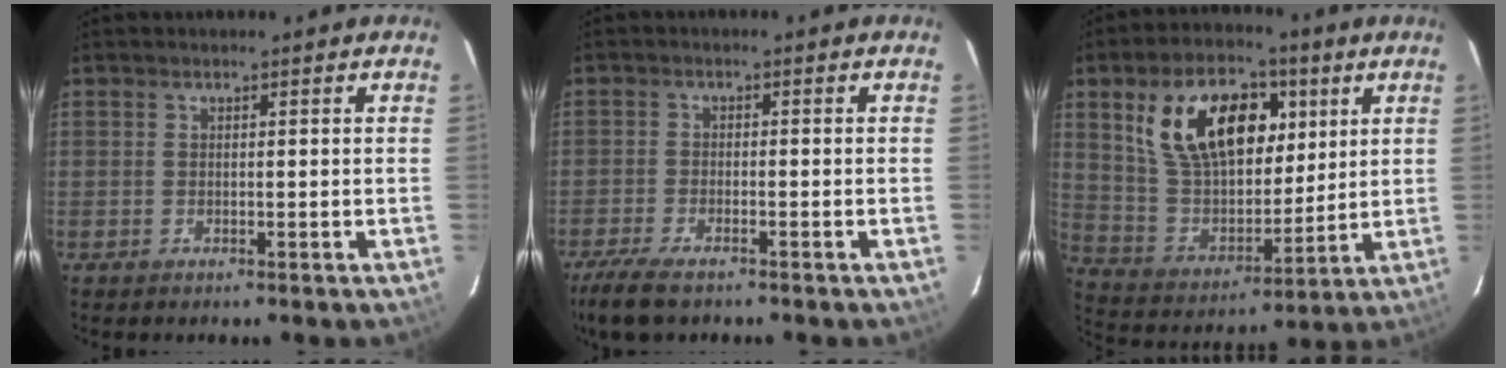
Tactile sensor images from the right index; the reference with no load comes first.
{"total": 7.2, "force": [-5.5, 2.0, 4.1], "torque": [-0.111, -0.022, -0.106]}
{"total": 20.4, "force": [7.6, 11.8, 14.8], "torque": [-0.277, 0.020, 0.148]}